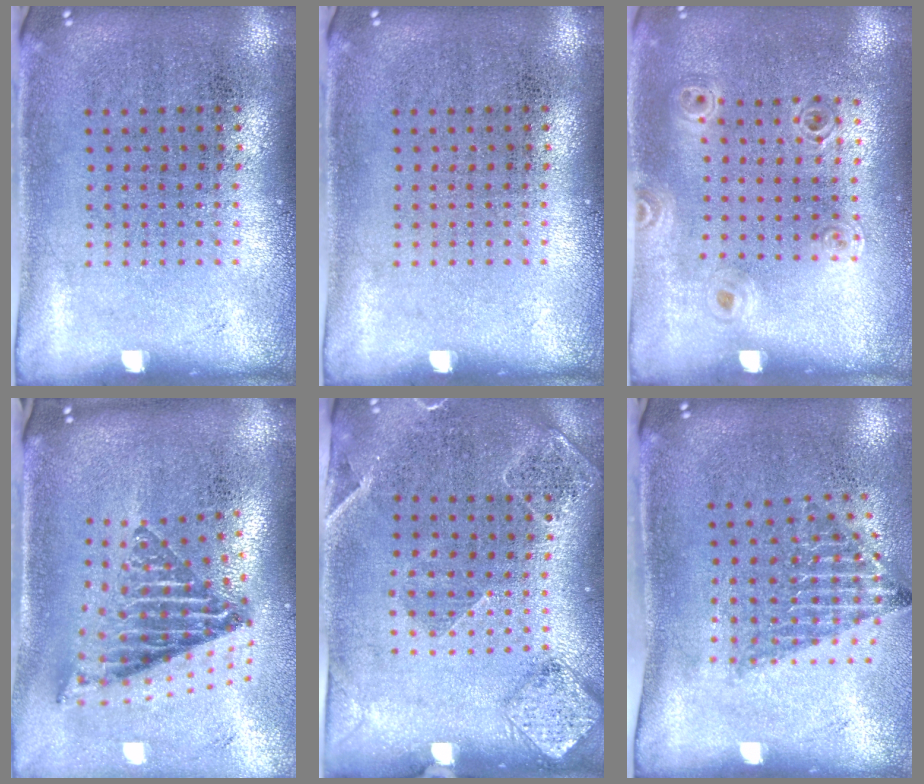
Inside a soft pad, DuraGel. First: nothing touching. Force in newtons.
{"total": 0.0}
{"total": 1.0, "press": 0.9, "slide": 0.2}
{"total": 2.2, "press": 1.5, "slide": 1.6}
{"total": 1.6, "press": 1.6, "slide": 0.3}
{"total": 1.5, "press": 1.1, "slide": 1.0}